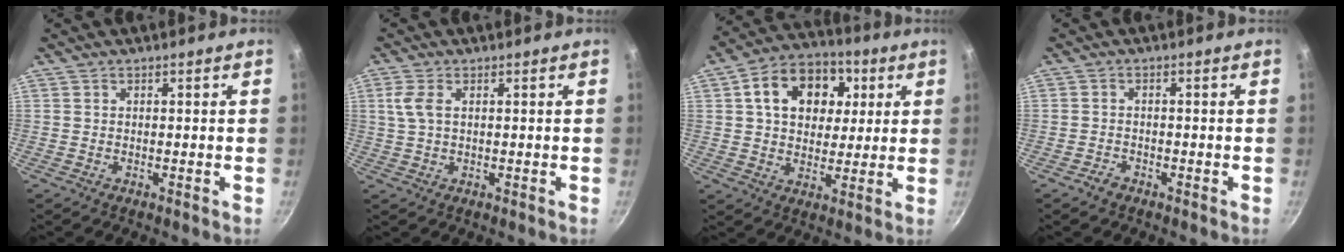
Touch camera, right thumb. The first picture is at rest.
{"total": 3.7, "force": [1.0, 1.9, 3.0], "torque": [-0.067, 0.004, 0.021]}
{"total": 15.4, "force": [4.4, 11.4, 9.4], "torque": [-0.121, 0.010, 0.060]}
{"total": 1.8, "force": [-1.3, 1.1, 0.5], "torque": [-0.008, 0.015, -0.024]}